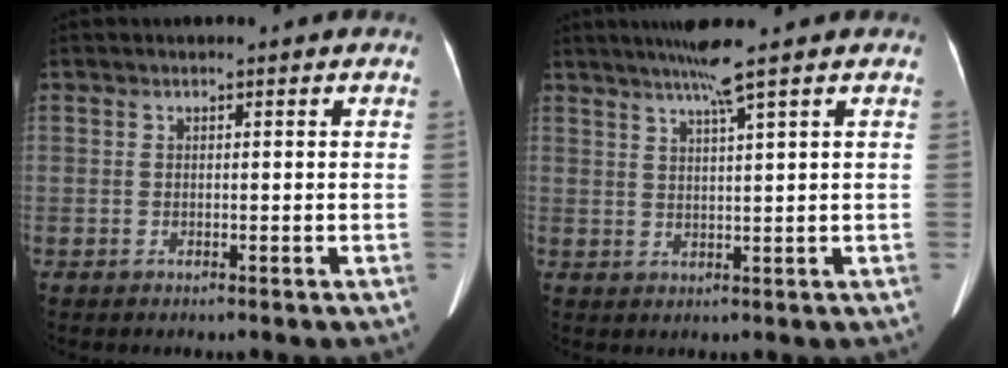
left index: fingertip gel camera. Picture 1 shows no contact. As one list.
[{"total": 4.6, "force": [3.2, -1.5, 2.9], "torque": [-0.054, 0.002, 0.059]}]